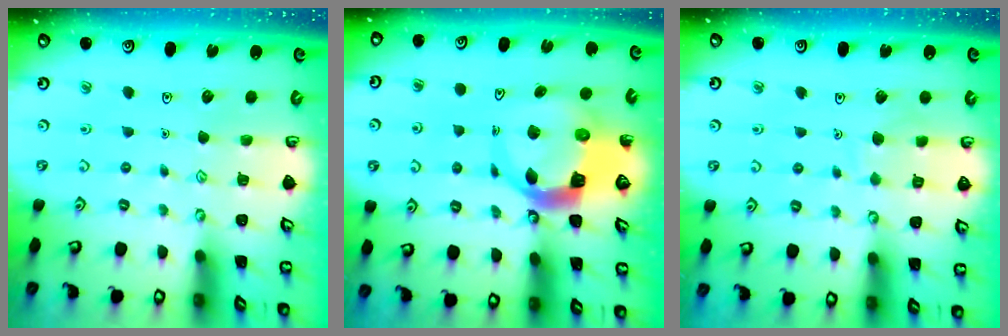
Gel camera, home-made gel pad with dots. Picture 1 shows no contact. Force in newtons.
{"total": 8.2, "press": 8.1, "slide": 1.1}
{"total": 5.2, "press": 5.1, "slide": 0.4}